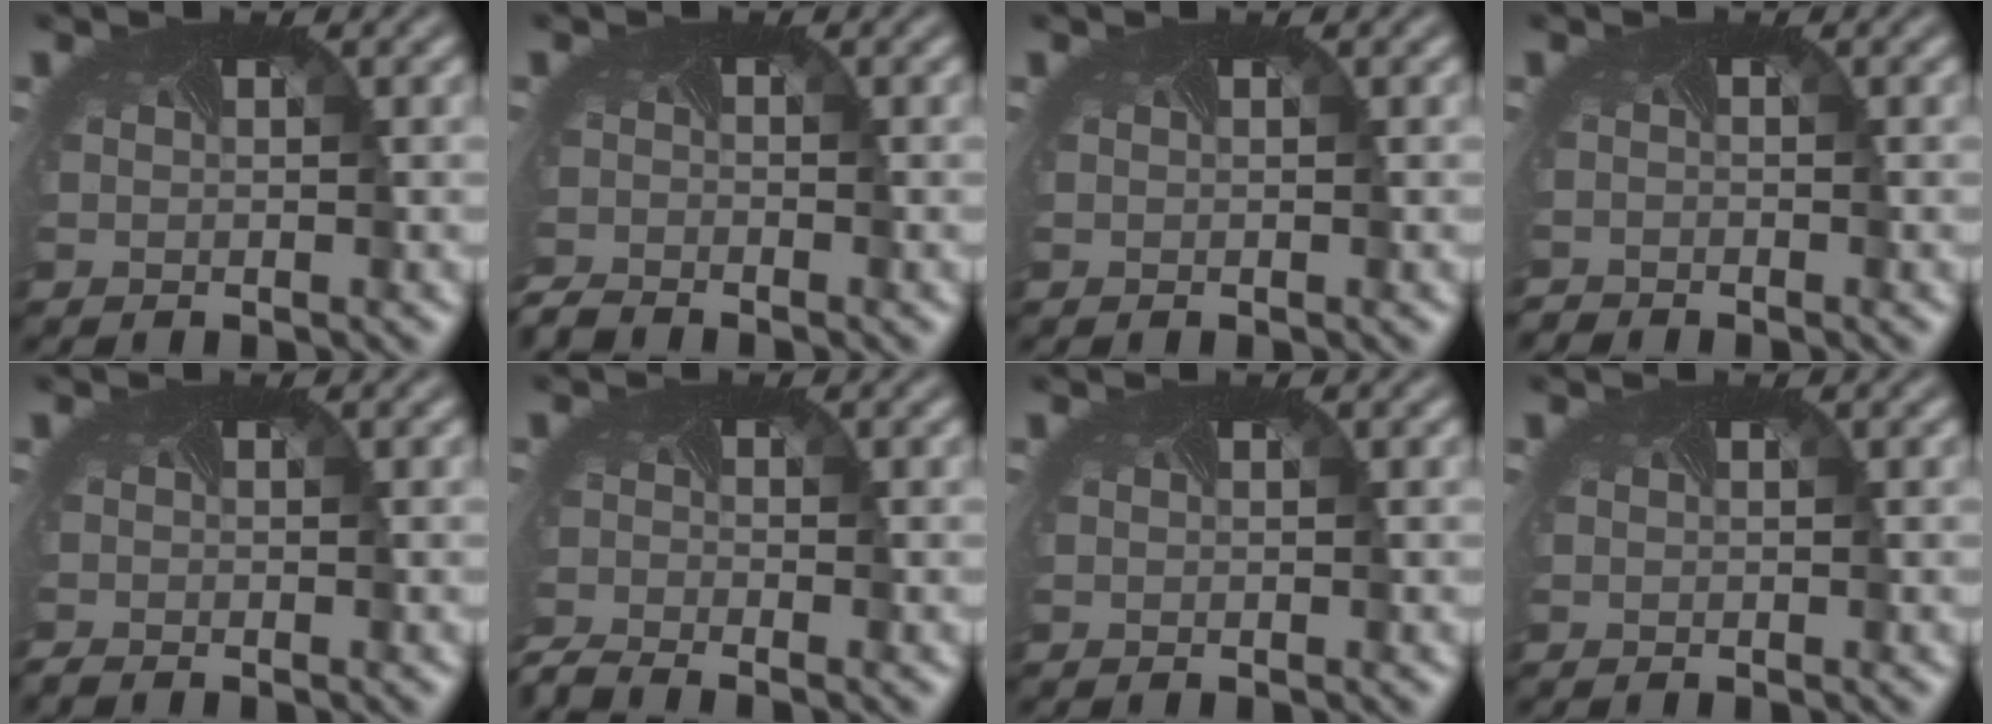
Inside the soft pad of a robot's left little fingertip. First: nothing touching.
{"total": 2.4, "force": [-2.4, -0.2, -0.2], "torque": [-0.009, -0.020, -0.053]}
{"total": 0.0}
{"total": 1.3, "force": [-1.2, -0.3, -0.6], "torque": [0.002, -0.013, -0.025]}
{"total": 1.0, "force": [-1.0, -0.2, 0.1], "torque": [-0.011, -0.010, -0.020]}
{"total": 3.1, "force": [-3.0, 0.1, 0.5], "torque": [-0.020, -0.024, -0.066]}
{"total": 0.0}
{"total": 0.0}